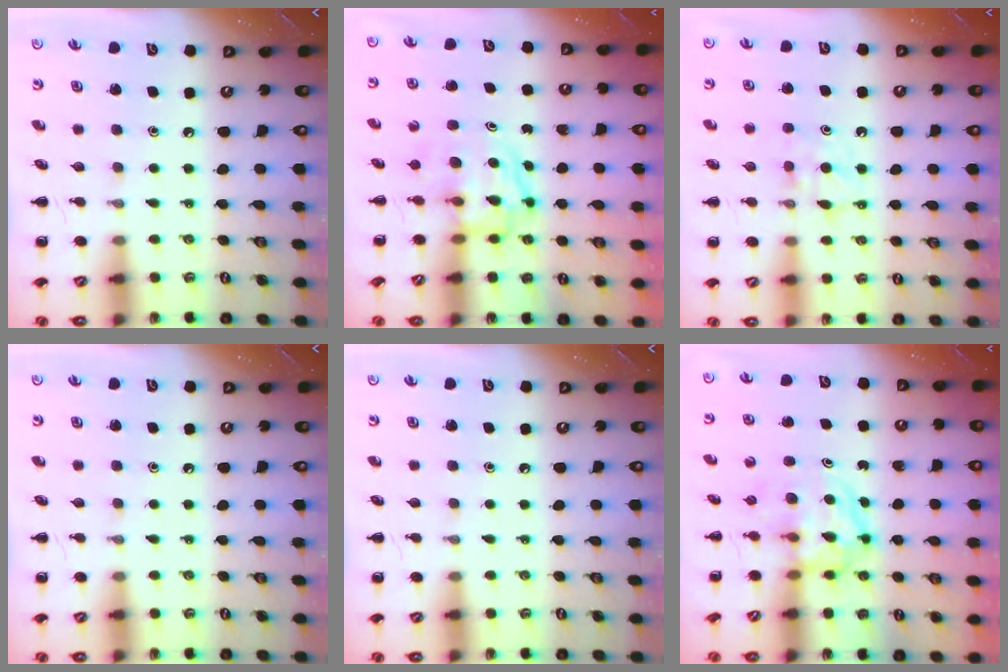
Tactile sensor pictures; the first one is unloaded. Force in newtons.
{"total": 3.9, "press": 3.9, "slide": 0.5}
{"total": 6.2, "press": 5.9, "slide": 1.9}
{"total": 0.0}
{"total": 0.0}
{"total": 3.8, "press": 3.7, "slide": 0.5}